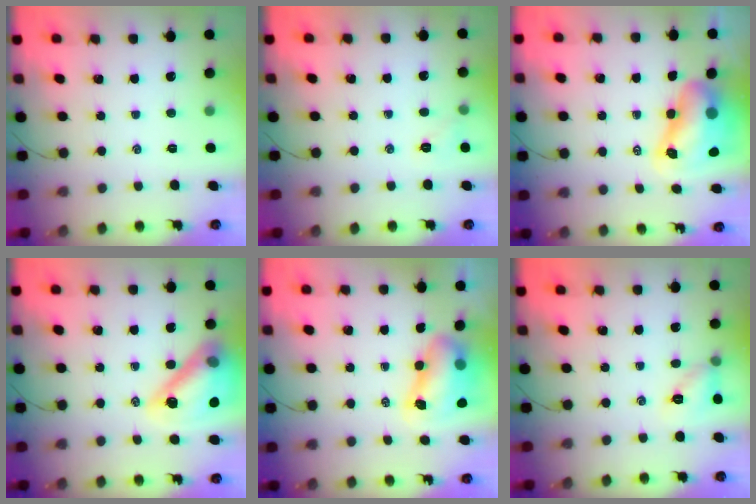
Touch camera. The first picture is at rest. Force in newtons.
{"total": 5.7, "press": 5.5, "slide": 1.5}
{"total": 11.3, "press": 10.8, "slide": 3.4}
{"total": 20.1, "press": 19.8, "slide": 3.2}
{"total": 8.9, "press": 8.6, "slide": 2.2}
{"total": 8.1, "press": 8.0, "slide": 1.1}